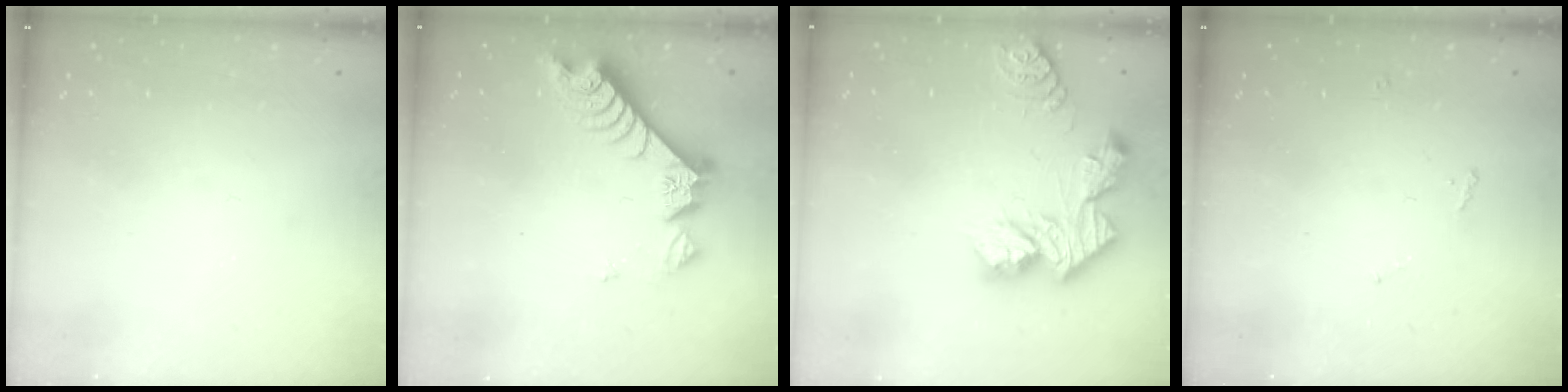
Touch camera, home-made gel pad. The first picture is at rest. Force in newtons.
{"total": 8.5, "press": 8.4, "slide": 0.8}
{"total": 12.8, "press": 12.7, "slide": 1.1}
{"total": 4.7, "press": 4.7, "slide": 0.6}